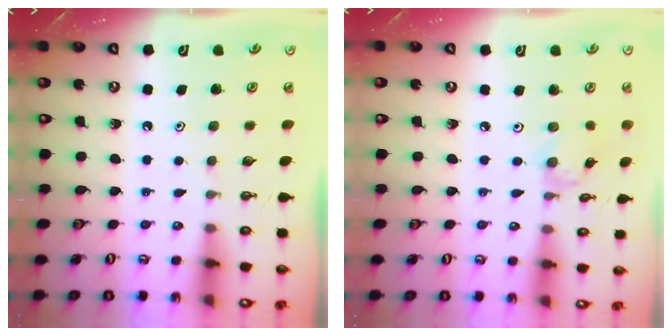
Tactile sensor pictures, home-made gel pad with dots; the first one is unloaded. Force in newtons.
{"total": 1.1, "press": 1.1, "slide": 0.3}